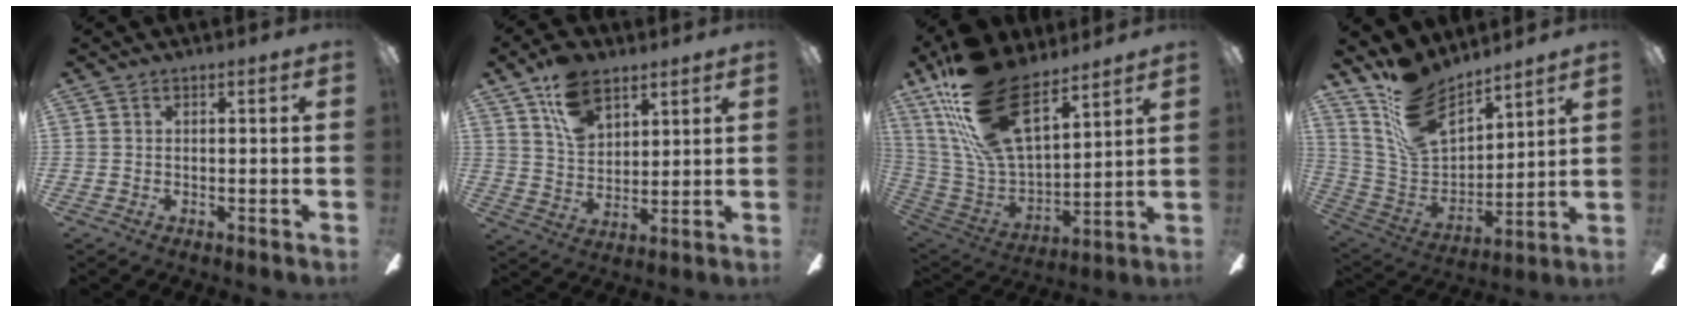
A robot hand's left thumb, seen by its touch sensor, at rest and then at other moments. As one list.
[{"total": 11.6, "force": [7.2, 7.0, 5.9], "torque": [-0.112, -0.019, 0.138]}, {"total": 25.8, "force": [16.0, 12.5, 15.9], "torque": [-0.327, -0.098, 0.288]}, {"total": 17.3, "force": [12.8, 8.2, 8.1], "torque": [-0.178, -0.074, 0.243]}]